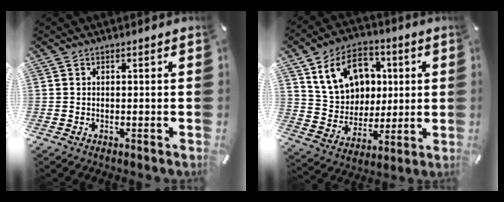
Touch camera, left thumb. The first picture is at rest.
{"total": 15.7, "force": [5.5, 12.9, 6.9], "torque": [-0.121, -0.004, 0.115]}